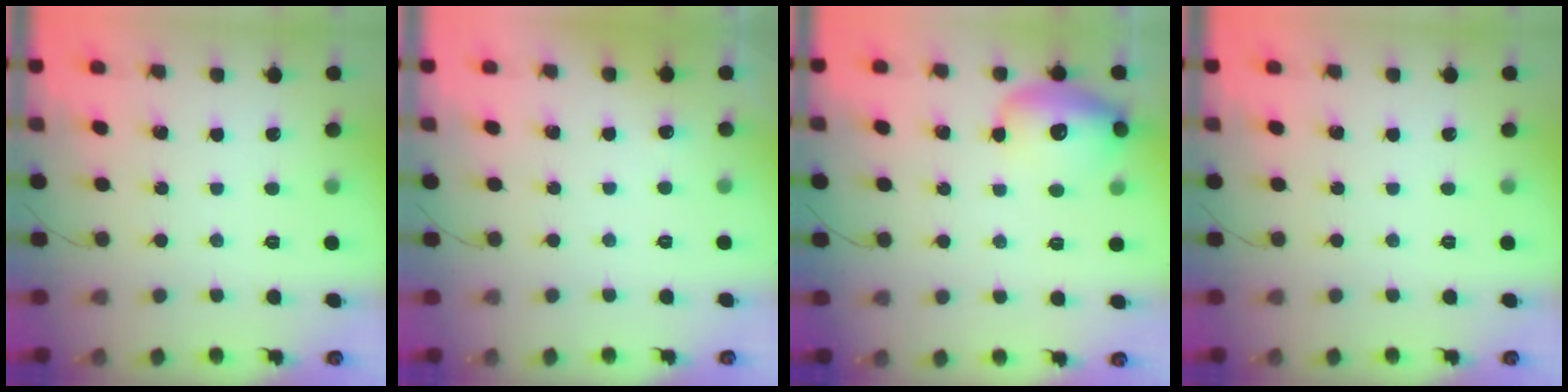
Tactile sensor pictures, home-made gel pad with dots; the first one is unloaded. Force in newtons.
{"total": 2.8, "press": 2.6, "slide": 1.2}
{"total": 14.3, "press": 14.1, "slide": 2.1}
{"total": 0.0}